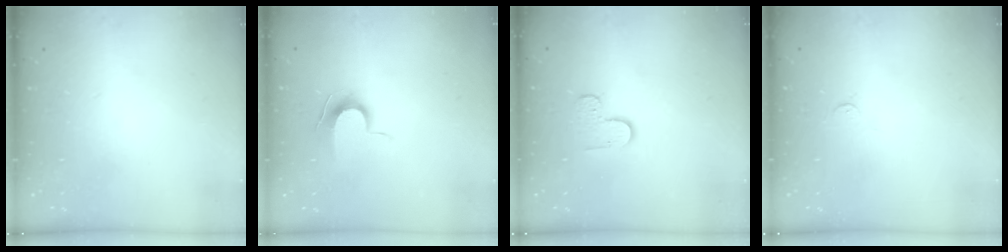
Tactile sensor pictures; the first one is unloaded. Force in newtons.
{"total": 7.8, "press": 7.8, "slide": 0.7}
{"total": 3.7, "press": 3.7, "slide": 0.4}
{"total": 3.2, "press": 3.2, "slide": 0.2}